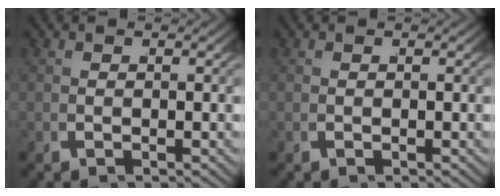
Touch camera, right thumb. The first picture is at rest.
{"total": 0.0}